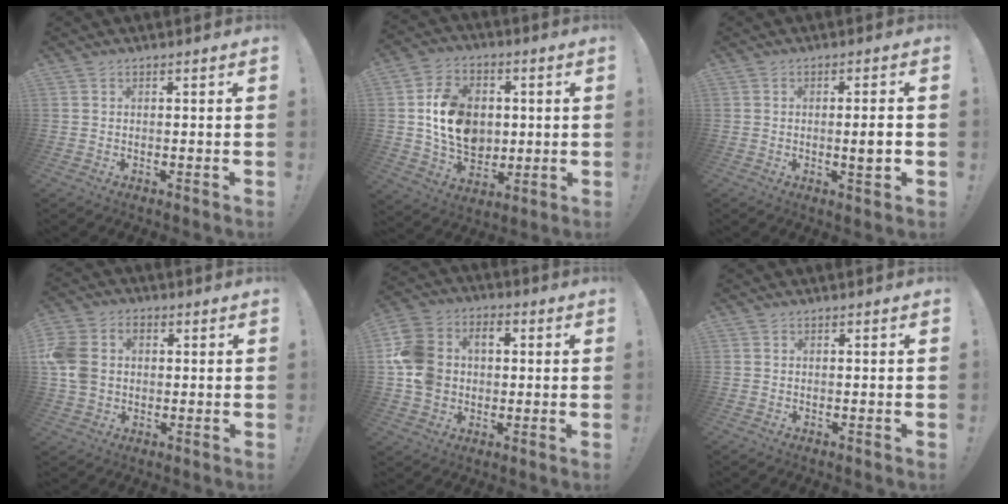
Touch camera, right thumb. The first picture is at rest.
{"total": 15.3, "force": [0.7, 12.5, 8.8], "torque": [-0.130, 0.008, 0.025]}
{"total": 4.8, "force": [-0.5, 0.4, 4.8], "torque": [-0.062, -0.008, -0.012]}
{"total": 11.1, "force": [1.1, 8.8, 6.8], "torque": [-0.141, 0.005, 0.024]}
{"total": 14.5, "force": [0.7, 12.5, 7.4], "torque": [-0.144, 0.007, 0.015]}
{"total": 0.0}